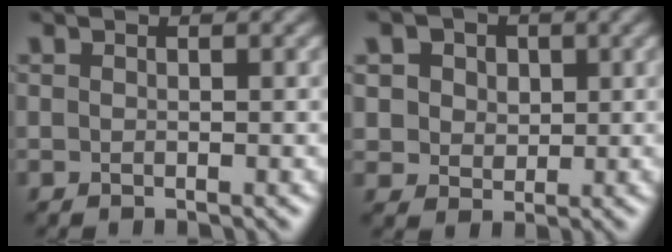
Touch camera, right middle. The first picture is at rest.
{"total": 5.5, "force": [2.5, 4.3, 2.4], "torque": [-0.047, 0.008, 0.029]}